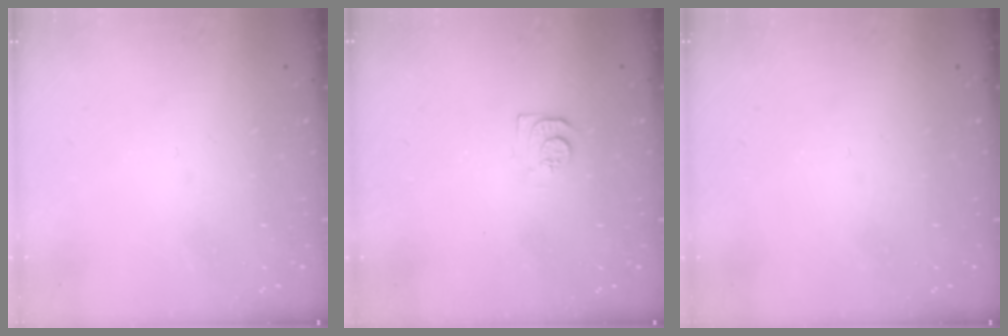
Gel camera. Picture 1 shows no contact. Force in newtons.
{"total": 8.2, "press": 8.2, "slide": 0.9}
{"total": 0.0}